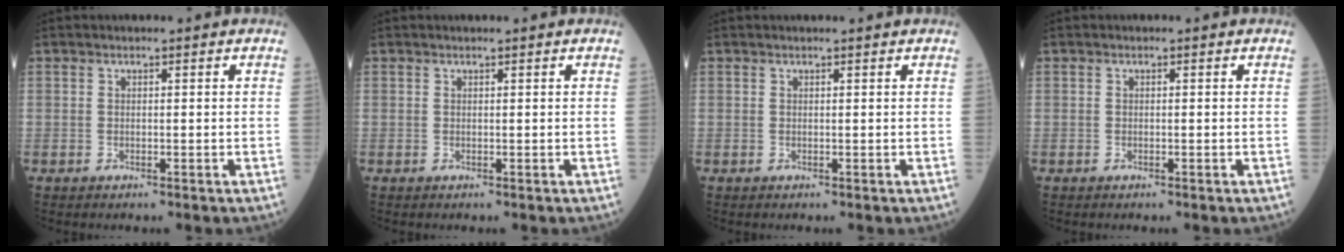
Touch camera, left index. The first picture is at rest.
{"total": 0.7, "force": [0.6, -0.1, 0.3], "torque": [-0.007, 0.004, 0.013]}
{"total": 1.8, "force": [1.7, -0.1, 0.7], "torque": [-0.007, 0.011, 0.023]}
{"total": 0.0}